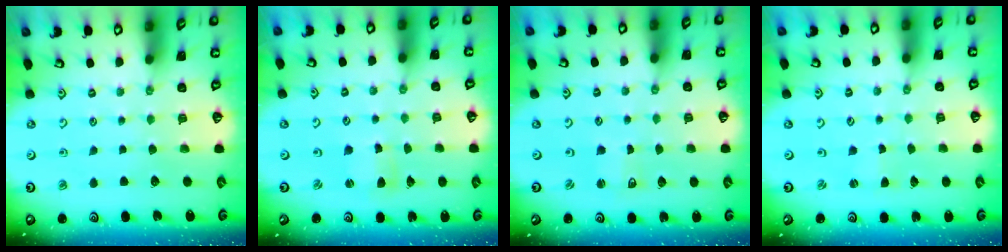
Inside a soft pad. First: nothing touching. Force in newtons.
{"total": 2.1, "press": 2.1, "slide": 0.2}
{"total": 2.0, "press": 2.0, "slide": 0.3}
{"total": 0.5, "press": 0.5, "slide": 0.0}